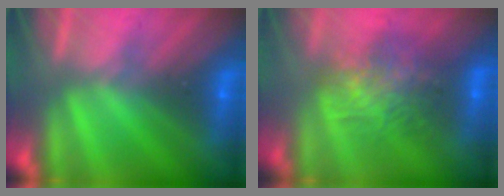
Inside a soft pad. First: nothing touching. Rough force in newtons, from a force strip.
{"total": 8.7}